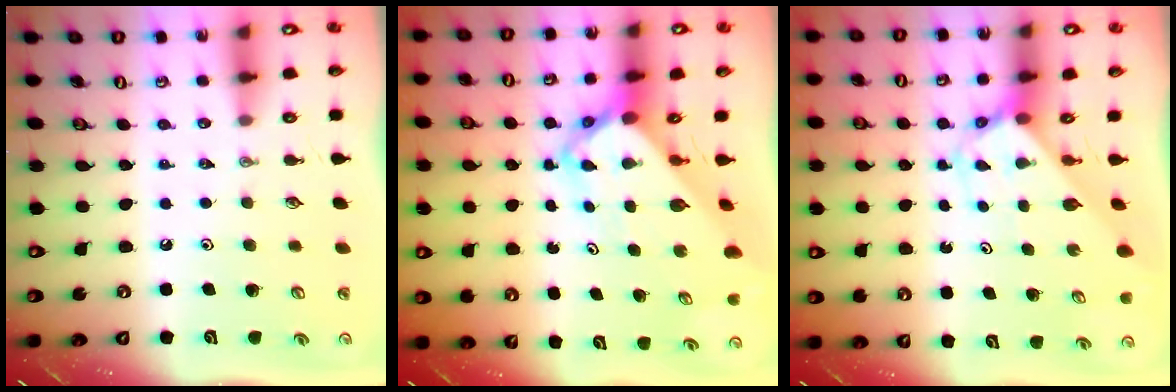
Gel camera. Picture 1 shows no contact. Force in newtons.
{"total": 5.9, "press": 5.9, "slide": 0.4}
{"total": 2.7, "press": 2.7, "slide": 0.2}